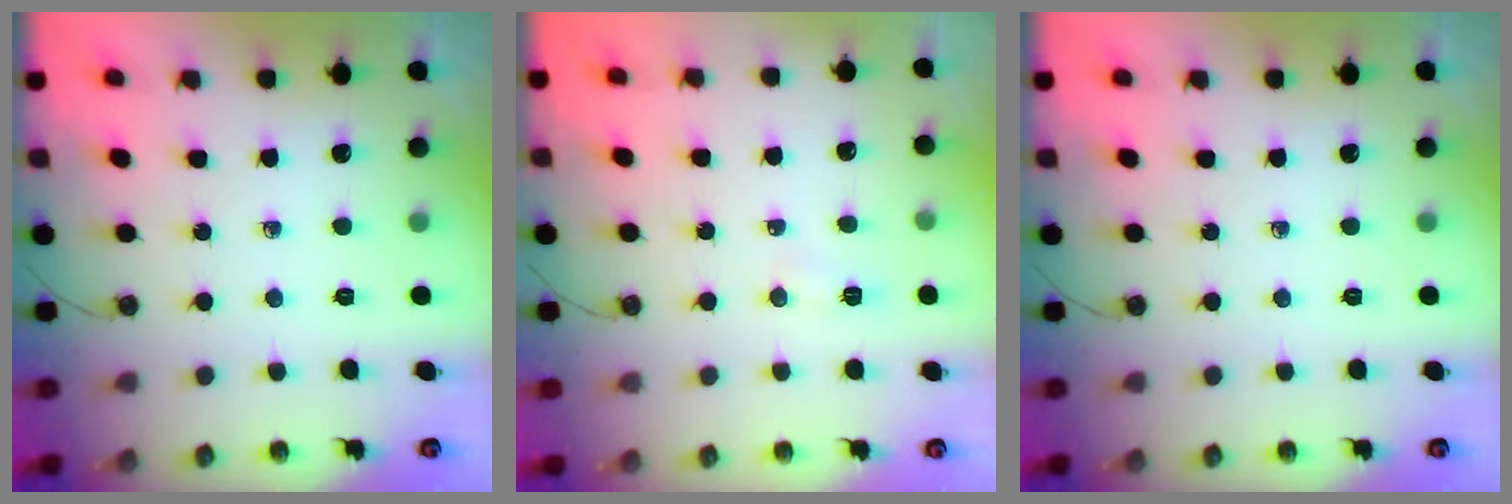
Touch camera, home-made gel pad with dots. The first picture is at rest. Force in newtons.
{"total": 4.9, "press": 4.8, "slide": 1.0}
{"total": 0.0}